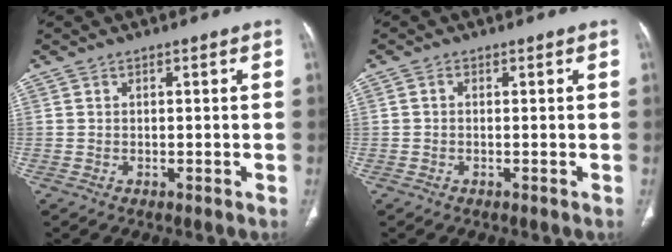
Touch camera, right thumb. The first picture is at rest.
{"total": 0.6, "force": [-0.1, 0.3, 0.5], "torque": [-0.009, 0.001, -0.005]}